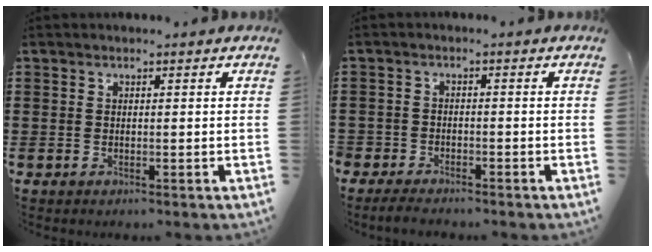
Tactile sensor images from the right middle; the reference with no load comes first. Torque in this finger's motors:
{"motor_torque": [0.91, 0.59, 0.04, 0.02]}